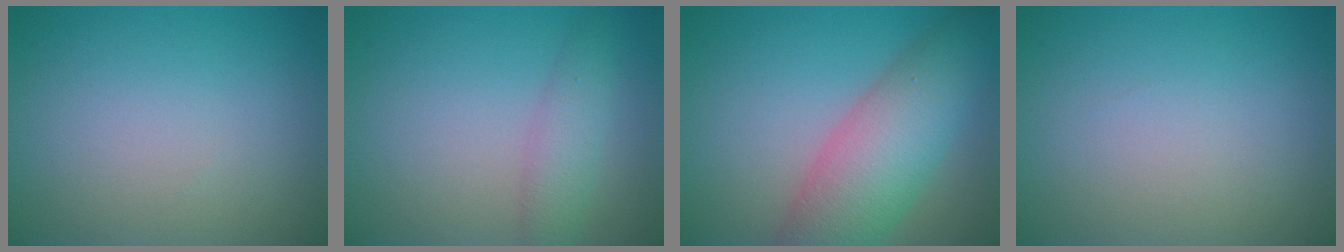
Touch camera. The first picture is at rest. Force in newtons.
{"total": 2.5, "press": 2.5, "slide": 0.0}
{"total": 8.1, "press": 8.1, "slide": 0.0}
{"total": 0.0}